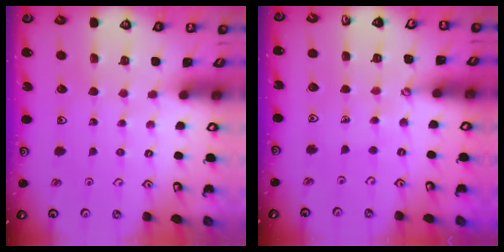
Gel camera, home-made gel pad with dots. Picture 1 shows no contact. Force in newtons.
{"total": 1.1, "press": 1.1, "slide": 0.1}